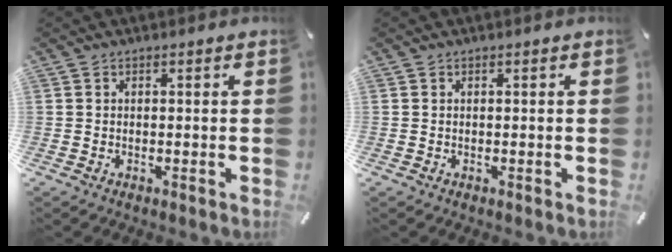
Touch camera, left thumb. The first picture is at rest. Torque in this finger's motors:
{"motor_torque": [0.10, 0.00, -0.03, 0.12, 0.06]}